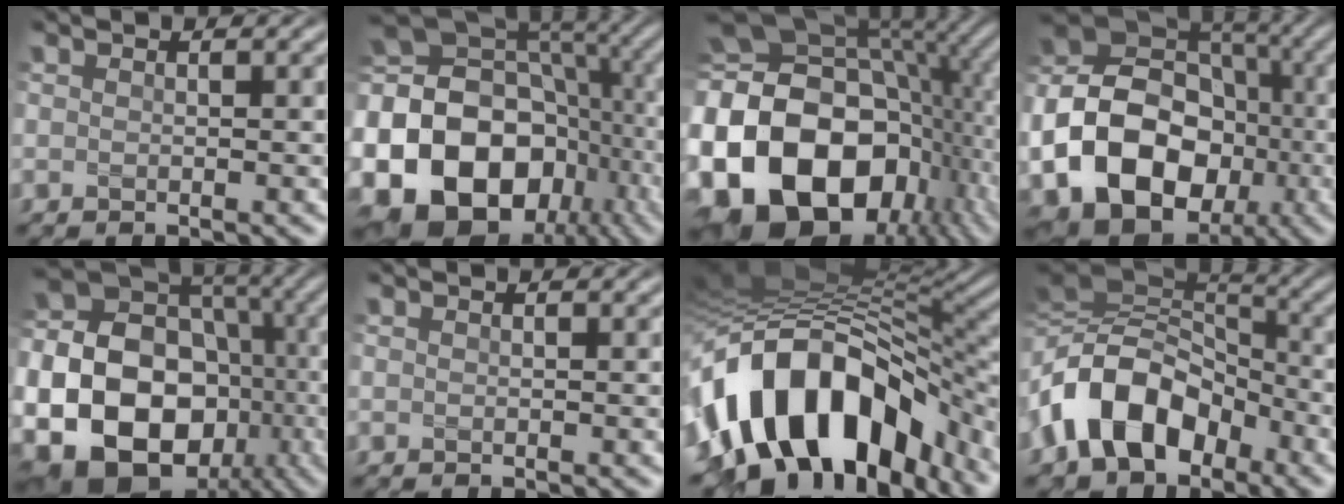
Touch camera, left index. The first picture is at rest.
{"total": 23.2, "force": [-5.8, 18.4, 12.8], "torque": [-0.236, -0.013, -0.109]}
{"total": 20.5, "force": [-4.5, 14.7, 13.5], "torque": [-0.290, -0.013, -0.074]}
{"total": 16.9, "force": [-4.2, 13.6, 9.1], "torque": [-0.182, -0.017, -0.090]}
{"total": 24.7, "force": [-6.3, 20.8, 11.7], "torque": [-0.241, -0.028, -0.136]}
{"total": 0.0}
{"total": 14.2, "force": [-6.3, 8.3, 9.7], "torque": [-0.165, 0.011, -0.104]}
{"total": 11.2, "force": [-3.9, 7.3, 7.5], "torque": [-0.140, 0.021, -0.085]}